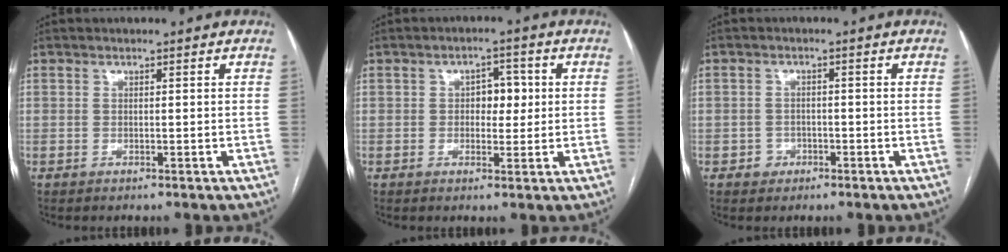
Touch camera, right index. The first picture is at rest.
{"total": 4.1, "force": [0.4, 2.5, 3.2], "torque": [-0.041, 0.011, 0.007]}
{"total": 2.4, "force": [-1.1, 2.1, 0.2], "torque": [0.005, 0.011, -0.017]}